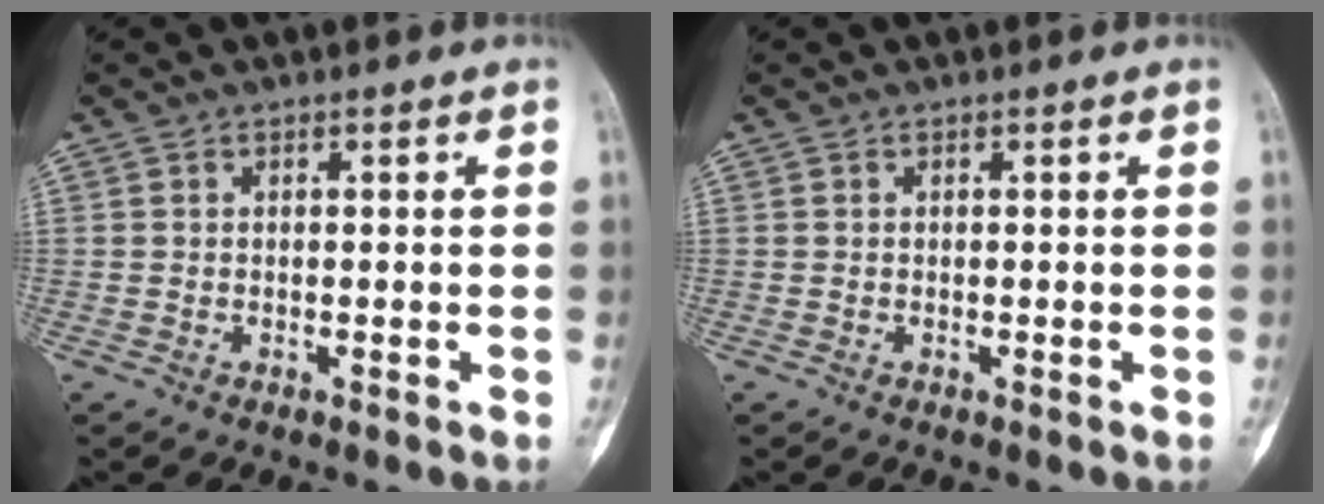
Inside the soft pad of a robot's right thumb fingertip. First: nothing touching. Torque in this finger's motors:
{"motor_torque": [0.00, 0.00, 0.01, 0.02, -0.01]}